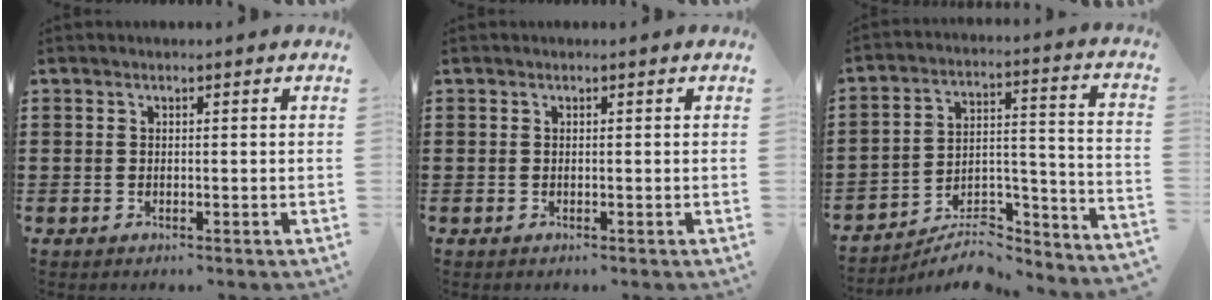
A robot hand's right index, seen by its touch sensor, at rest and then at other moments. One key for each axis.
{"total": 0.0}
{"total": 6.0, "fx": -4.9, "fy": 2.0, "fz": 2.7, "tx": -0.042, "ty": 0.001, "tz": -0.095}